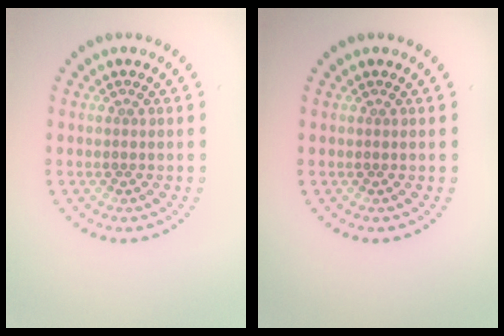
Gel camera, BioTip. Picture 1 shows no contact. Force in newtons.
{"total": 0.0}